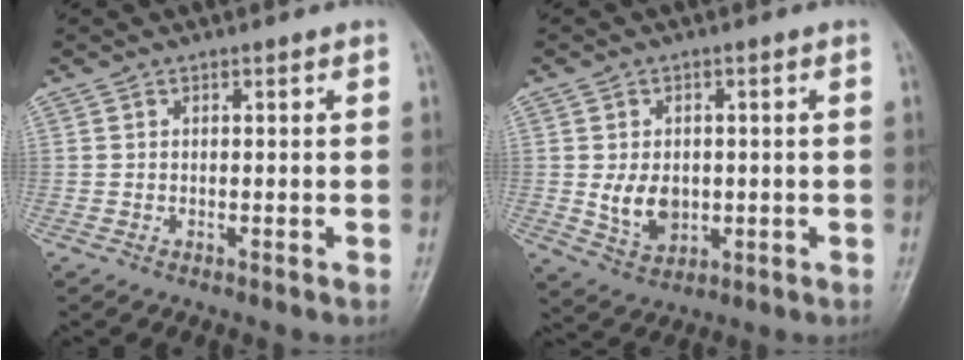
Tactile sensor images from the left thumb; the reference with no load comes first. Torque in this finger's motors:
{"motor_torque": [0.29, 0.40, 0.60, 0.17, 0.03]}